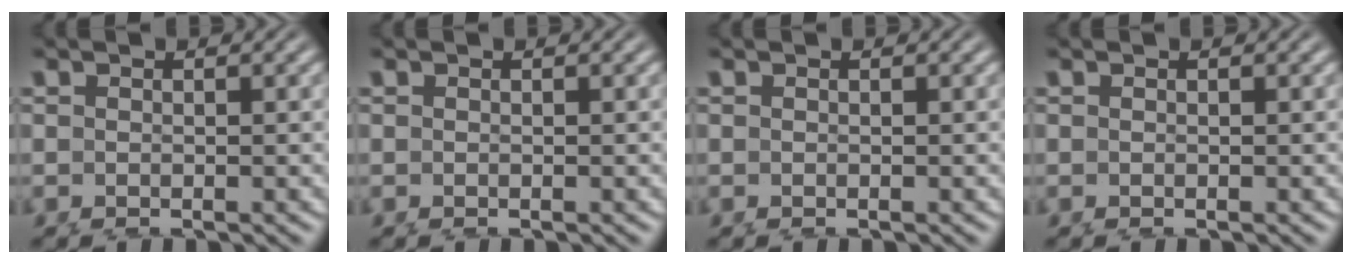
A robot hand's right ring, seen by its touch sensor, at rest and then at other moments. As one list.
[{"total": 0.0}, {"total": 0.0}, {"total": 0.0}]